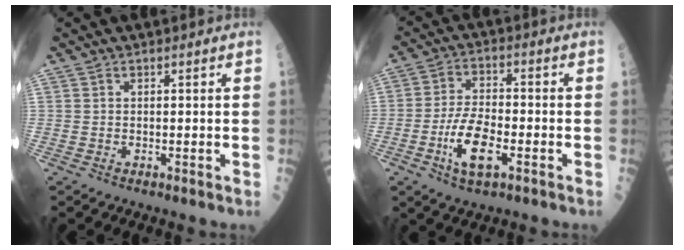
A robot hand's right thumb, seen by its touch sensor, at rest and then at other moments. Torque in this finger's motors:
{"motor_torque": [0.77, 0.37, 1.26, -0.40, 0.20]}